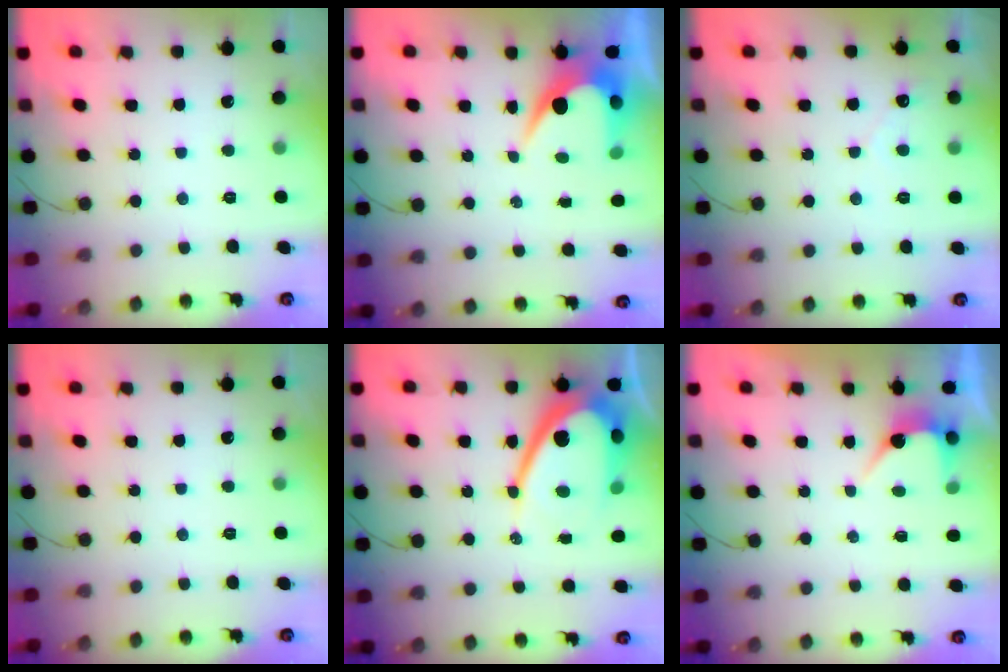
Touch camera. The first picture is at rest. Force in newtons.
{"total": 6.8, "press": 6.8, "slide": 0.4}
{"total": 2.3, "press": 2.3, "slide": 0.1}
{"total": 0.0}
{"total": 16.9, "press": 16.8, "slide": 1.5}
{"total": 4.2, "press": 4.2, "slide": 0.2}